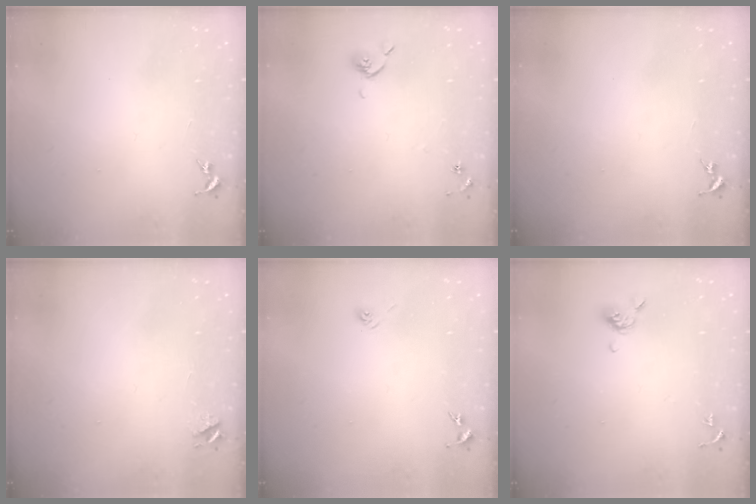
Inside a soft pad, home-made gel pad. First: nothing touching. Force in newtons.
{"total": 4.4, "press": 4.3, "slide": 0.8}
{"total": 0.0}
{"total": 3.9, "press": 3.9, "slide": 0.4}
{"total": 2.9, "press": 2.5, "slide": 1.5}
{"total": 5.2, "press": 5.1, "slide": 1.1}